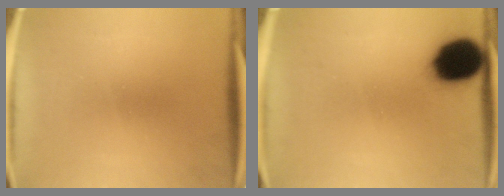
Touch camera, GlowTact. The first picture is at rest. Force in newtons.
{"total": 9.5}